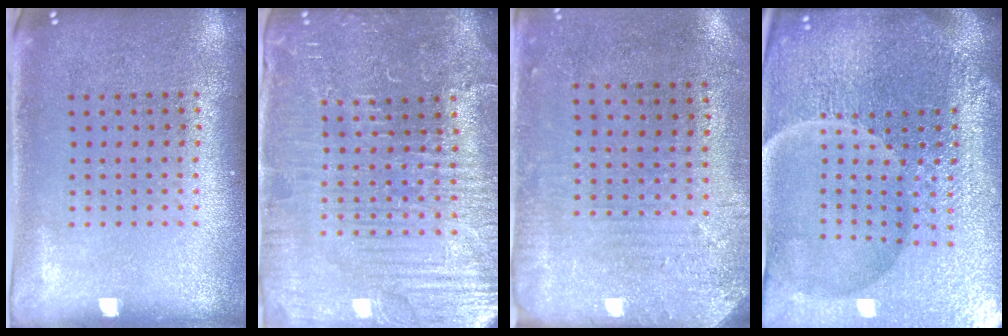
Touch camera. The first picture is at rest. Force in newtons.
{"total": 5.2, "press": 4.9, "slide": 1.6}
{"total": 2.8, "press": 2.3, "slide": 1.7}
{"total": 6.8, "press": 6.0, "slide": 3.2}